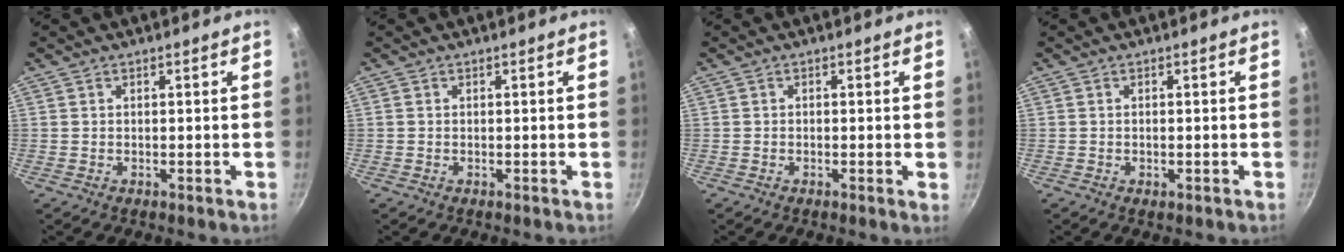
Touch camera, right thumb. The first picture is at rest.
{"total": 0.0}
{"total": 0.8, "force": [-0.2, 0.0, 0.7], "torque": [-0.011, -0.001, -0.007]}
{"total": 0.9, "force": [-0.3, 0.4, 0.7], "torque": [-0.011, 0.001, -0.005]}